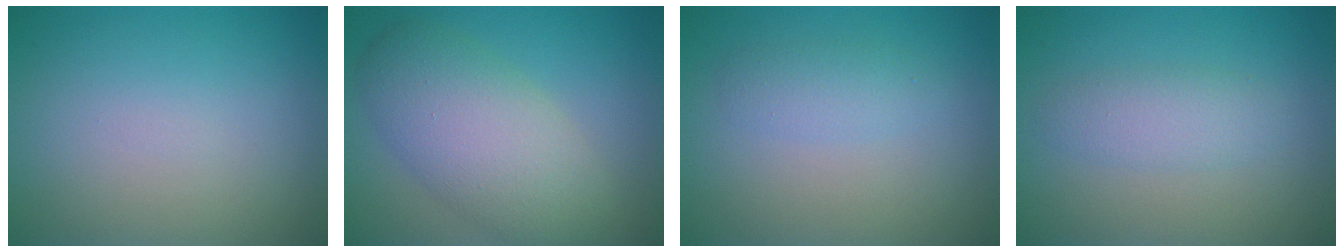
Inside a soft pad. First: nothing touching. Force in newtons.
{"total": 7.1, "press": 7.1, "slide": 0.6}
{"total": 1.7, "press": 1.7, "slide": 0.0}
{"total": 2.3, "press": 2.3, "slide": 0.1}